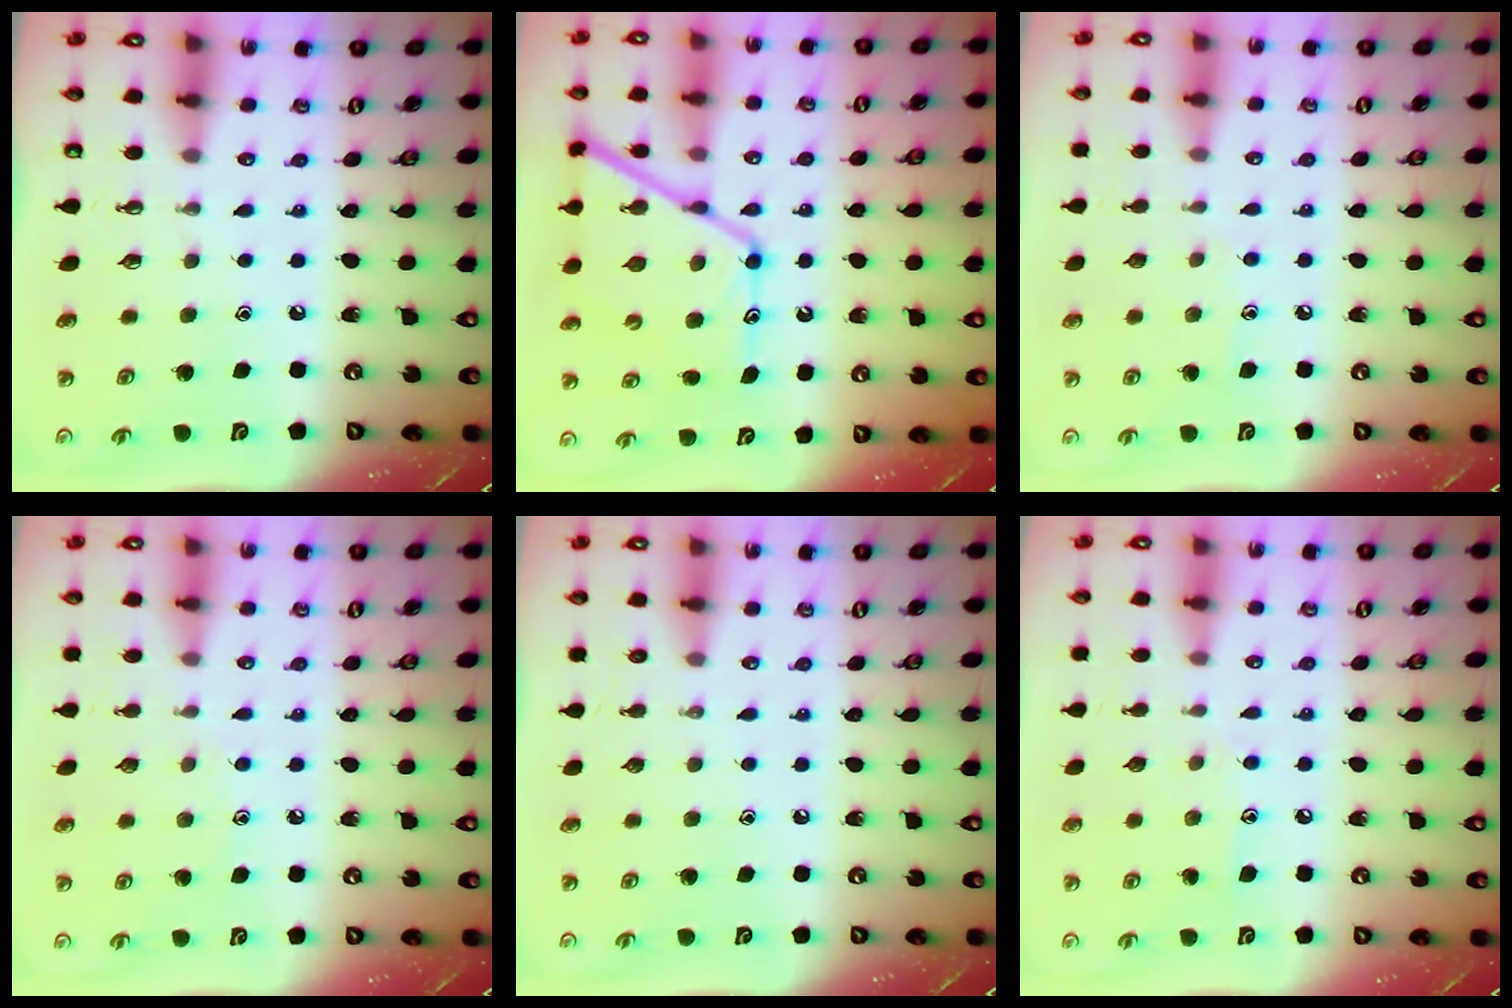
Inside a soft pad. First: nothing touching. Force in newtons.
{"total": 17.1, "press": 17.0, "slide": 1.4}
{"total": 5.5, "press": 5.4, "slide": 0.5}
{"total": 4.8, "press": 4.8, "slide": 0.6}
{"total": 0.0}
{"total": 6.3, "press": 6.3, "slide": 0.3}